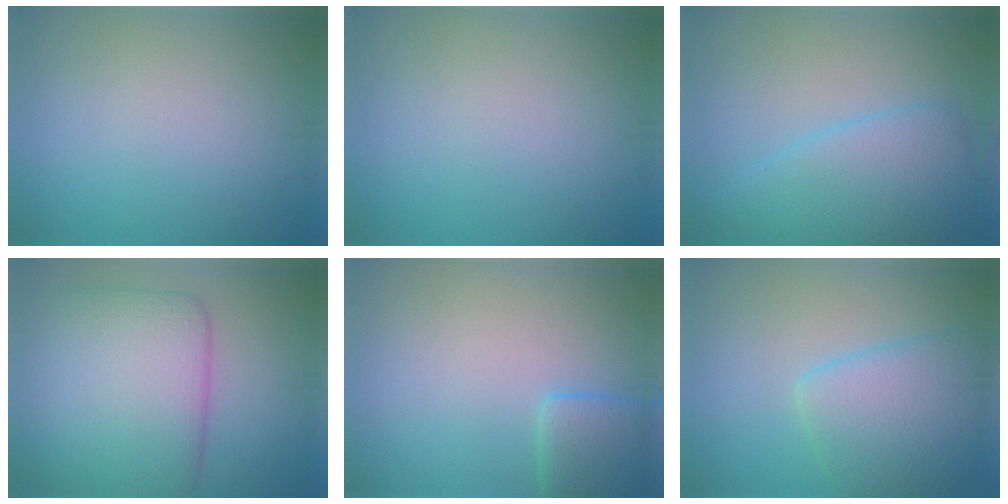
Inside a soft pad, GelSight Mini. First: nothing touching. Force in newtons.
{"total": 0.0}
{"total": 5.4, "press": 5.4, "slide": 0.1}
{"total": 11.3, "press": 11.2, "slide": 0.5}
{"total": 3.4, "press": 3.4, "slide": 0.3}
{"total": 6.0, "press": 6.0, "slide": 0.3}